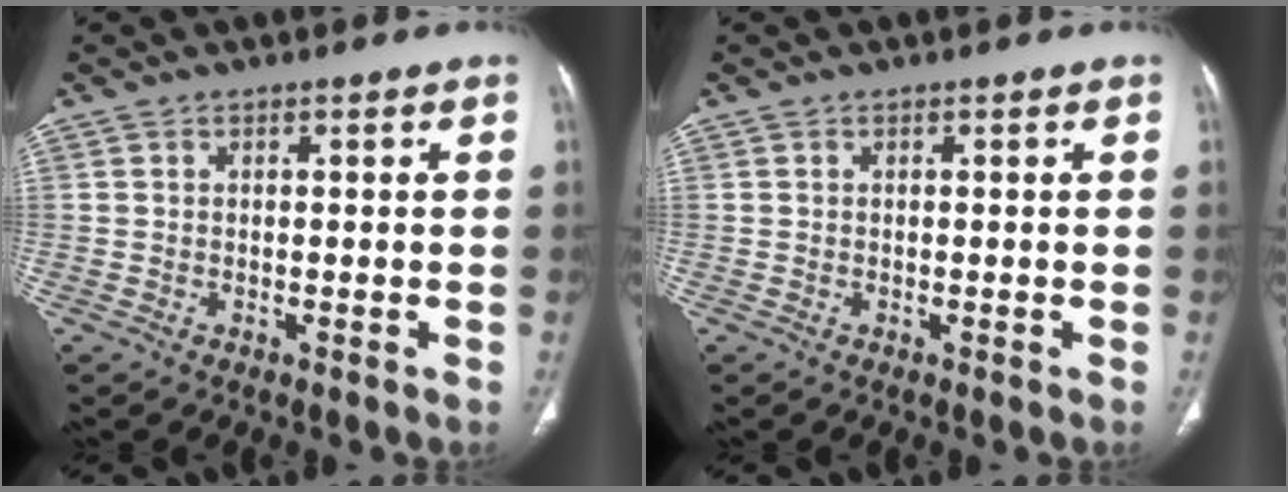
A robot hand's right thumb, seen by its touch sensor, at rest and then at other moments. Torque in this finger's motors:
{"motor_torque": [-0.02, 0.00, -0.01, 0.00, 0.01]}